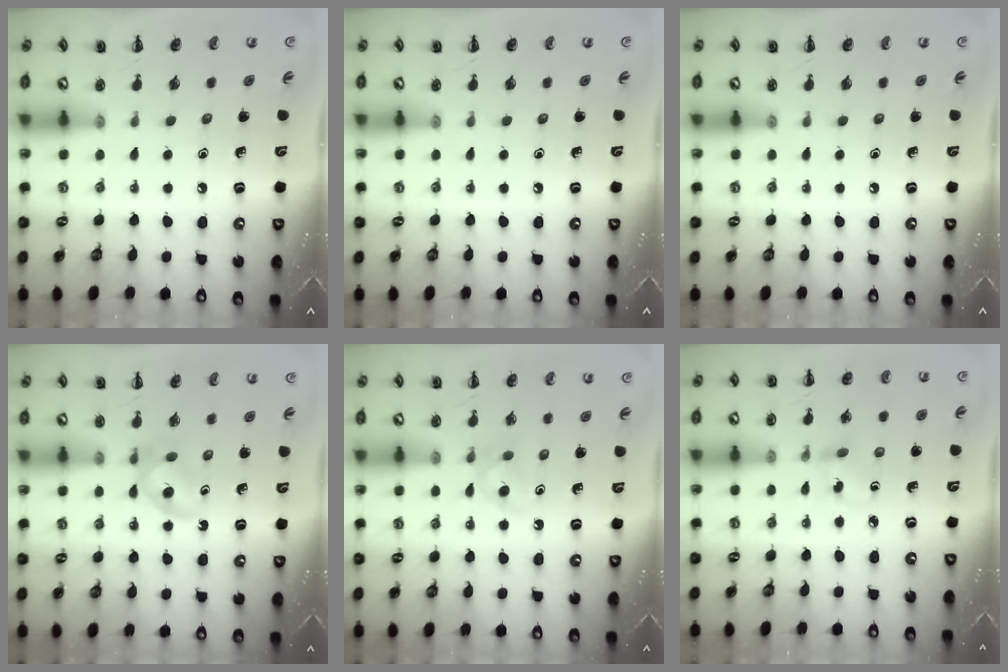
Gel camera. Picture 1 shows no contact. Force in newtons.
{"total": 0.0}
{"total": 0.0}
{"total": 3.9, "press": 3.5, "slide": 1.7}
{"total": 4.1, "press": 3.9, "slide": 1.4}
{"total": 1.7, "press": 1.5, "slide": 0.8}